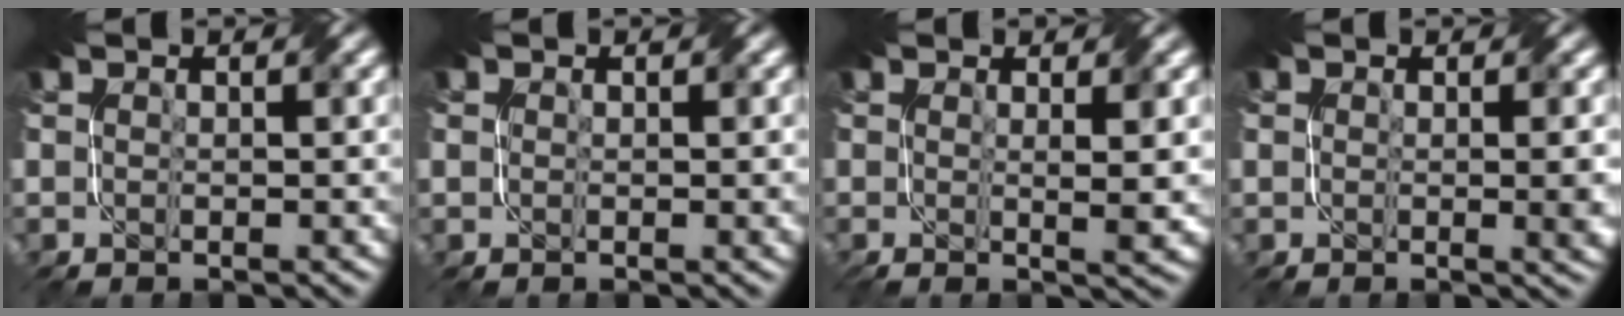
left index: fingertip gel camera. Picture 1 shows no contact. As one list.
[{"total": 1.4, "force": [0.4, 1.1, 0.8], "torque": [-0.010, -0.005, 0.010]}, {"total": 3.5, "force": [0.4, 0.9, 3.4], "torque": [-0.041, -0.005, 0.006]}, {"total": 2.1, "force": [0.1, 0.8, 1.9], "torque": [-0.025, -0.006, 0.009]}]